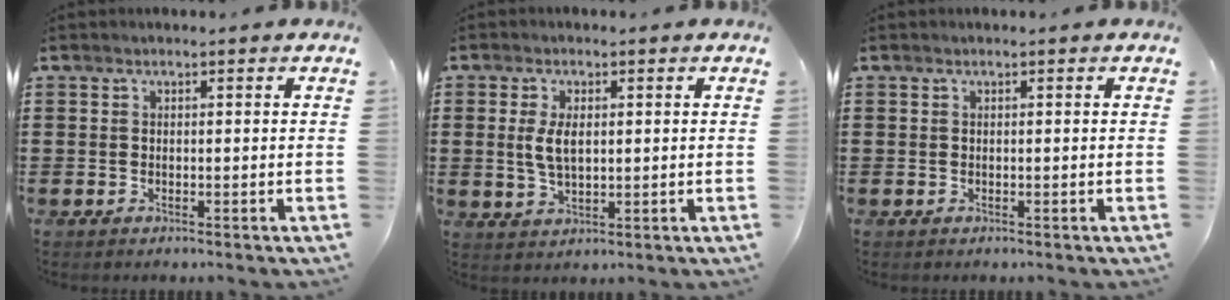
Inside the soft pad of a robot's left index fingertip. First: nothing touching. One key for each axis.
{"total": 4.4, "fx": 0.7, "fy": 2.1, "fz": 3.8, "tx": -0.093, "ty": 0.002, "tz": 0.007}
{"total": 0.0}